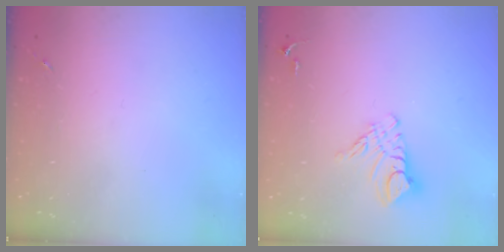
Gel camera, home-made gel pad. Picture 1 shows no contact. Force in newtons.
{"total": 9.8, "press": 9.8, "slide": 0.9}